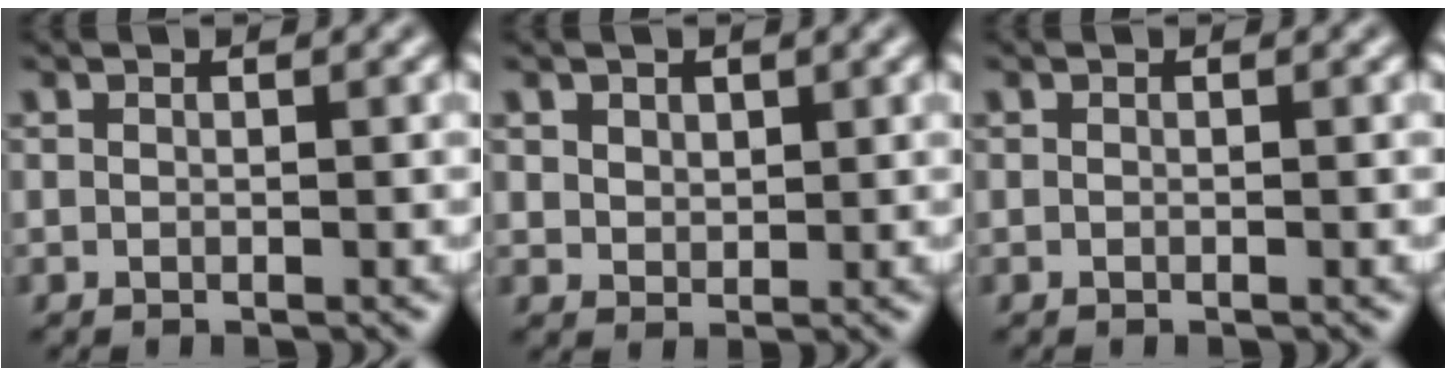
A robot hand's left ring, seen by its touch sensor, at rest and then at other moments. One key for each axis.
{"total": 1.8, "fx": 1.1, "fy": 1.4, "fz": 0.6, "tx": -0.017, "ty": -0.005, "tz": 0.025}
{"total": 0.0}